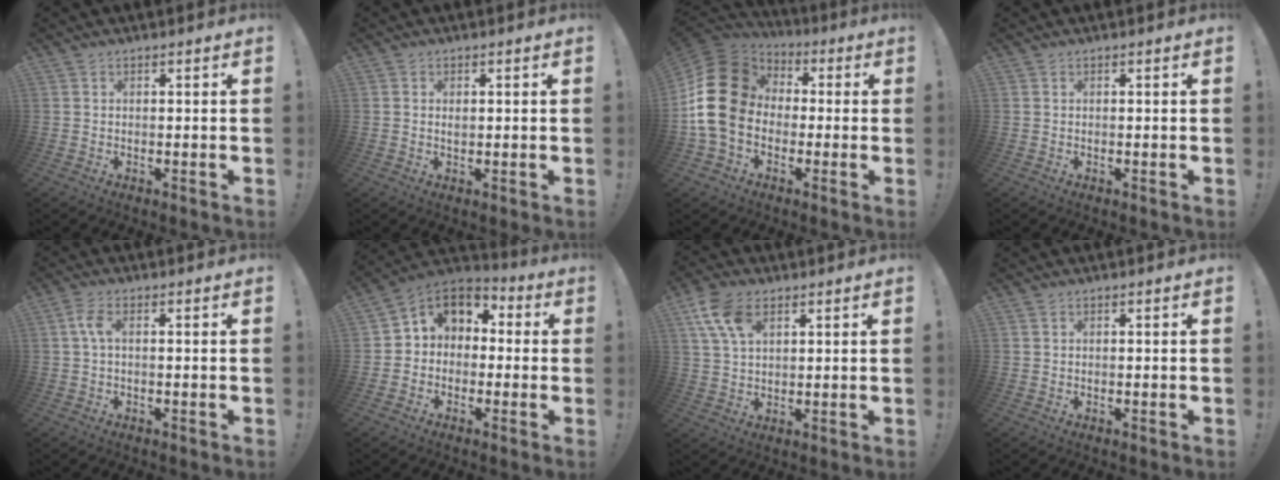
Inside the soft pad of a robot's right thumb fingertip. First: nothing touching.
{"total": 0.8, "force": [0.2, 0.7, 0.4], "torque": [-0.006, 0.003, 0.003]}
{"total": 19.2, "force": [-0.1, 15.0, 12.0], "torque": [-0.216, 0.017, 0.007]}
{"total": 0.0}
{"total": 4.3, "force": [0.4, 1.5, 4.0], "torque": [-0.084, 0.005, 0.005]}
{"total": 6.9, "force": [0.4, 6.2, 3.0], "torque": [-0.042, 0.004, 0.014]}
{"total": 9.7, "force": [4.7, 5.5, 6.4], "torque": [-0.121, -0.009, 0.092]}
{"total": 0.0}